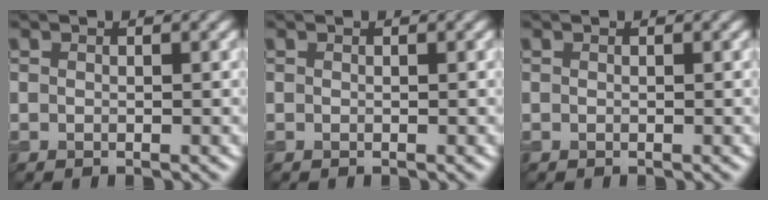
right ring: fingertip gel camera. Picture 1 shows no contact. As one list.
[{"total": 0.0}, {"total": 0.0}]